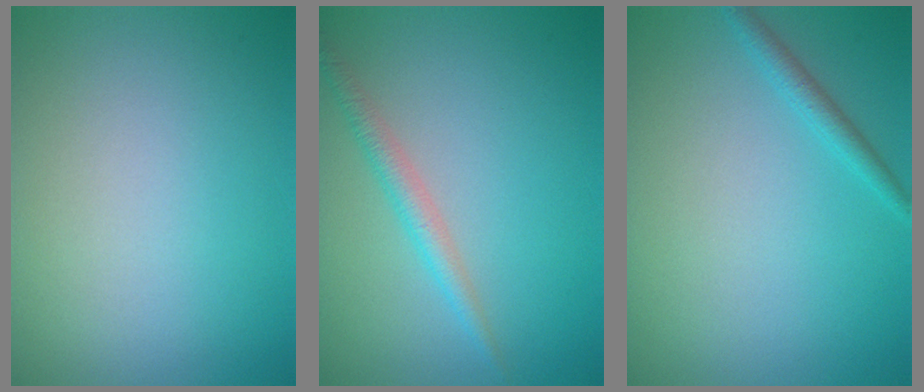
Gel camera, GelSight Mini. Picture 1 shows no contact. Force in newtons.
{"total": 2.0, "press": 2.0, "slide": 0.1}
{"total": 1.4, "press": 1.4, "slide": 0.1}